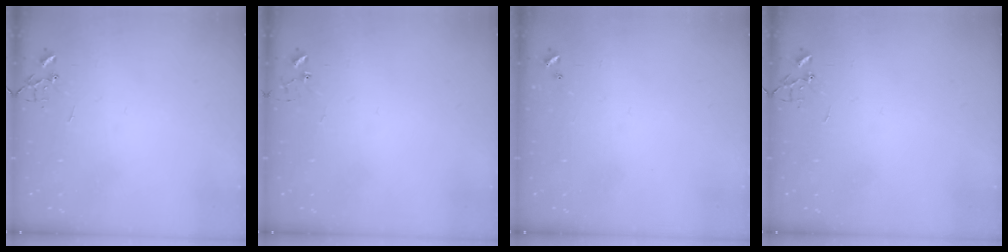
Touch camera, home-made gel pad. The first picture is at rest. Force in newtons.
{"total": 5.2, "press": 5.2, "slide": 0.4}
{"total": 0.0}
{"total": 0.0}